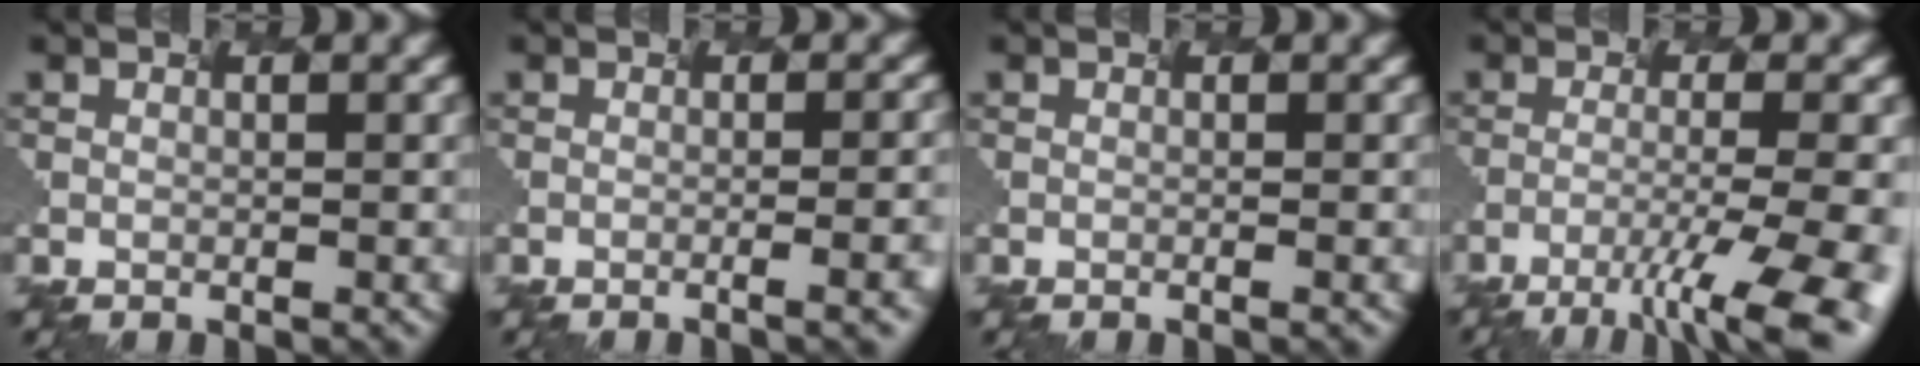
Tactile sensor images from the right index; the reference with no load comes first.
{"total": 5.3, "force": [-1.5, 1.8, 4.8], "torque": [-0.033, 0.010, 0.007]}
{"total": 0.7, "force": [-0.3, 0.1, 0.6], "torque": [-0.005, 0.002, -0.004]}
{"total": 8.6, "force": [-5.7, 0.9, 6.4], "torque": [-0.118, -0.007, -0.061]}